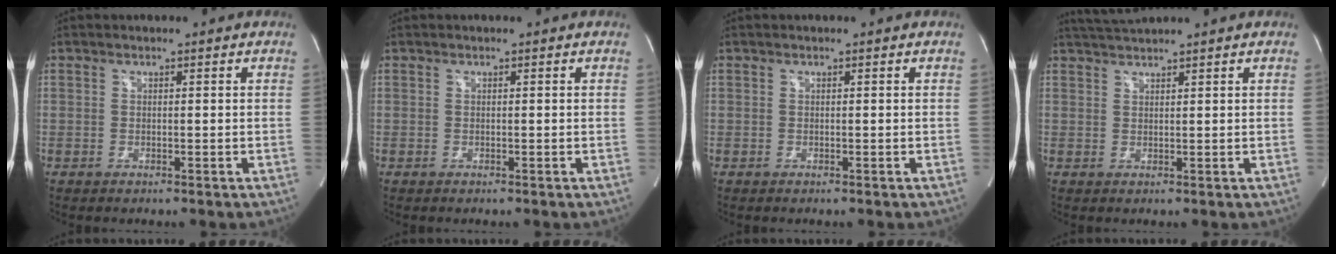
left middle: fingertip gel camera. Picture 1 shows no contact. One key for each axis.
{"total": 0.0}
{"total": 0.0}
{"total": 2.8, "fx": 2.6, "fy": -0.8, "fz": 0.4, "tx": -0.011, "ty": 0.009, "tz": 0.057}